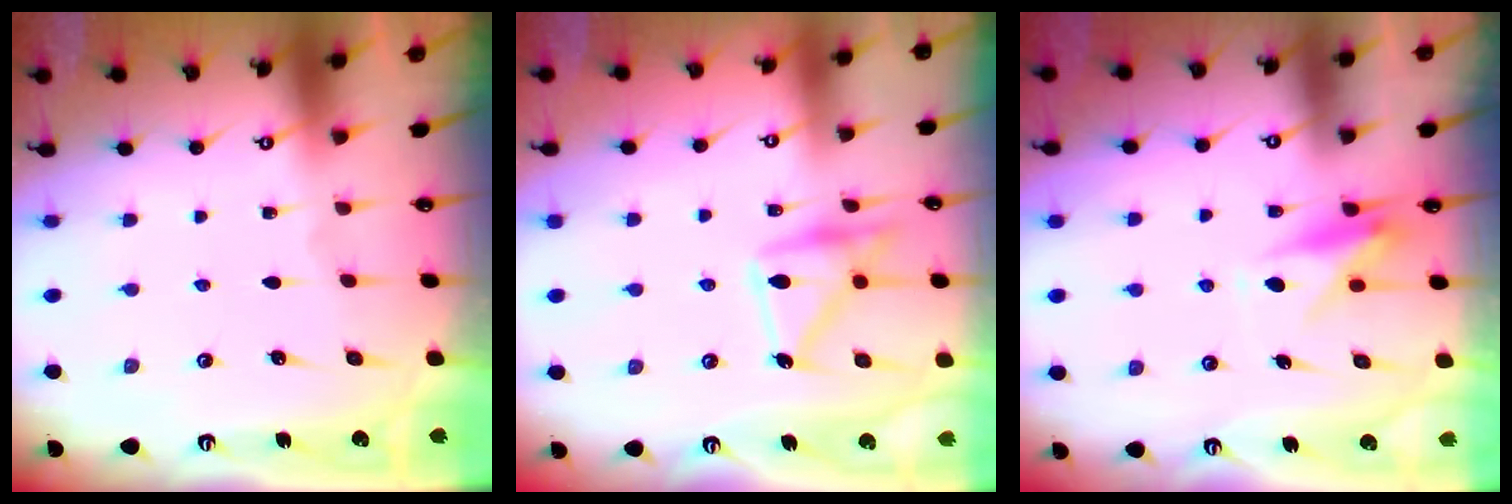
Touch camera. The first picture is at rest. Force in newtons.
{"total": 17.5, "press": 17.4, "slide": 1.2}
{"total": 8.2, "press": 8.2, "slide": 0.6}